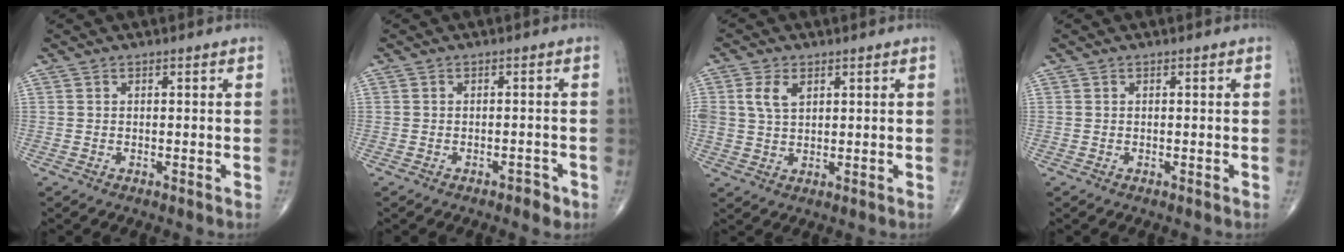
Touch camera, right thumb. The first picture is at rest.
{"total": 2.0, "force": [-1.3, 1.0, 1.1], "torque": [-0.012, 0.008, -0.015]}
{"total": 5.0, "force": [1.8, 3.1, 3.4], "torque": [-0.060, -0.001, 0.039]}
{"total": 0.0}